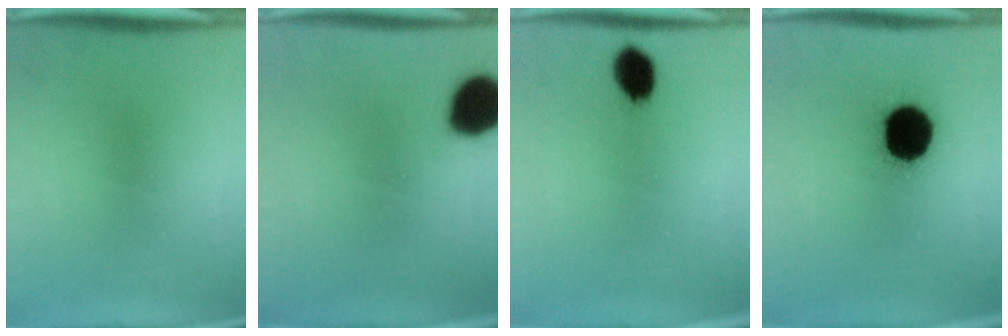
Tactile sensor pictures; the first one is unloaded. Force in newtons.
{"total": 13.2}
{"total": 7.0}
{"total": 18.5}